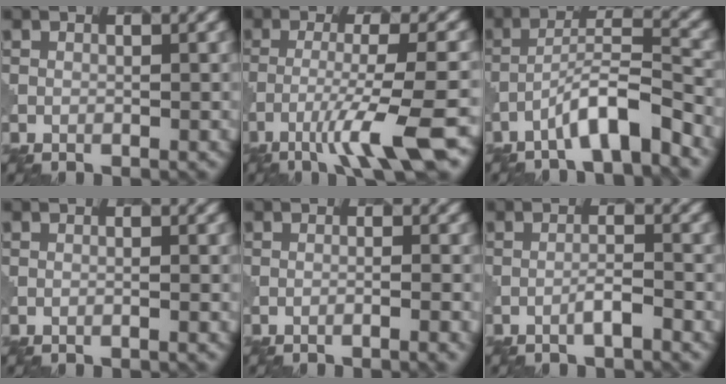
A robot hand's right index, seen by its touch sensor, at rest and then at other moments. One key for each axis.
{"total": 7.8, "fx": -4.4, "fy": 0.9, "fz": 6.4, "tx": -0.100, "ty": -0.003, "tz": -0.077}
{"total": 4.8, "fx": -3.3, "fy": 0.4, "fz": 3.4, "tx": -0.058, "ty": 0.015, "tz": -0.062}
{"total": 0.0}
{"total": 1.8, "fx": -0.9, "fy": 0.4, "fz": 1.5, "tx": -0.013, "ty": 0.004, "tz": -0.023}
{"total": 1.3, "fx": -0.9, "fy": 0.1, "fz": 0.9, "tx": -0.012, "ty": 0.009, "tz": -0.019}